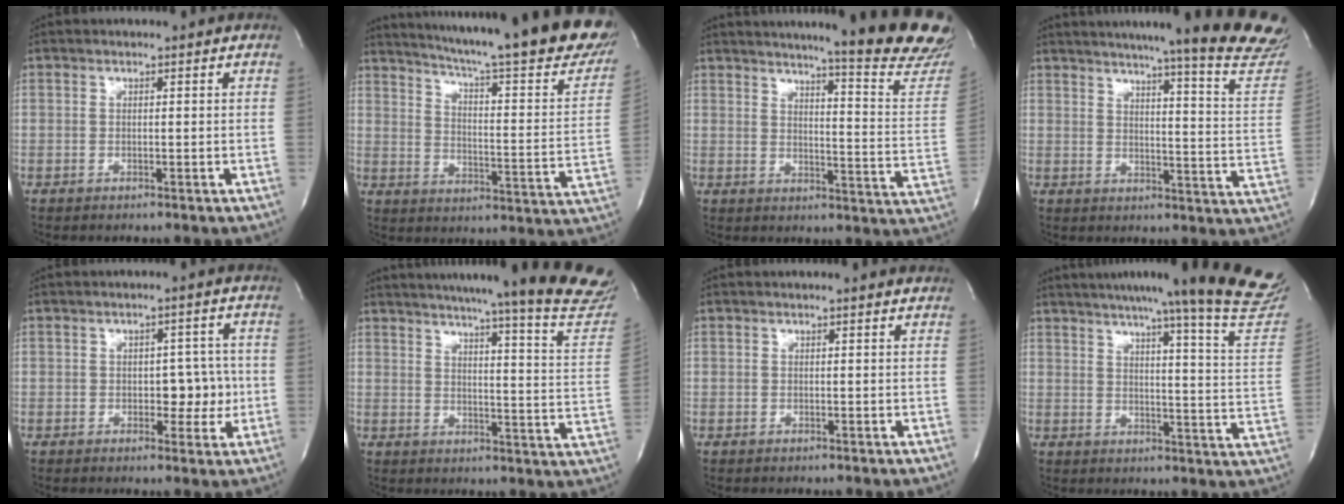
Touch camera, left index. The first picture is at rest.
{"total": 30.3, "force": [25.2, 3.0, 16.6], "torque": [-0.236, -0.077, 0.311]}
{"total": 21.5, "force": [19.2, 0.0, 9.7], "torque": [-0.128, -0.116, 0.215]}
{"total": 24.5, "force": [21.6, -0.6, 11.5], "torque": [-0.163, -0.100, 0.249]}
{"total": 4.5, "force": [-0.7, 2.7, 3.5], "torque": [-0.035, 0.008, -0.008]}
{"total": 27.5, "force": [24.3, -0.1, 12.9], "torque": [-0.186, -0.097, 0.284]}
{"total": 1.4, "force": [1.3, -0.1, 0.4], "torque": [-0.014, 0.001, 0.007]}
{"total": 24.4, "force": [21.5, -0.9, 11.5], "torque": [-0.159, -0.091, 0.249]}